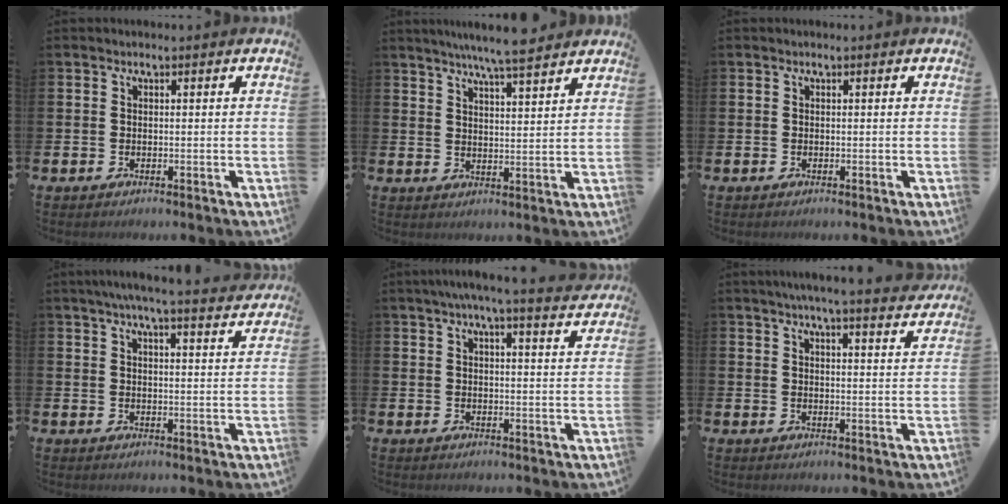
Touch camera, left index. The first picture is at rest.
{"total": 6.6, "force": [6.2, -0.3, 2.1], "torque": [-0.048, -0.029, 0.110]}
{"total": 0.0}
{"total": 5.4, "force": [5.0, -0.4, 2.1], "torque": [-0.047, -0.022, 0.086]}
{"total": 5.0, "force": [4.4, -0.6, 2.2], "torque": [-0.047, -0.016, 0.075]}
{"total": 5.3, "force": [4.9, -0.6, 1.7], "torque": [-0.040, -0.025, 0.086]}